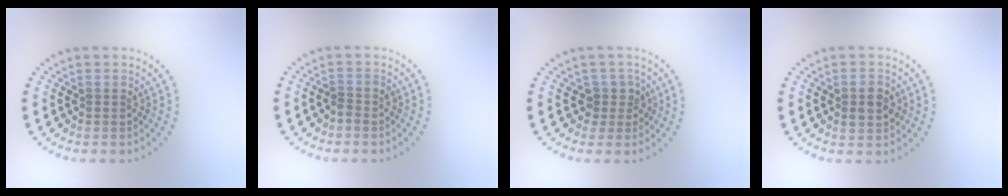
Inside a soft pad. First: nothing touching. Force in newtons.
{"total": 1.1, "press": 0.9, "slide": 0.6}
{"total": 1.9, "press": 1.5, "slide": 1.1}
{"total": 2.3, "press": 2.3, "slide": 0.1}